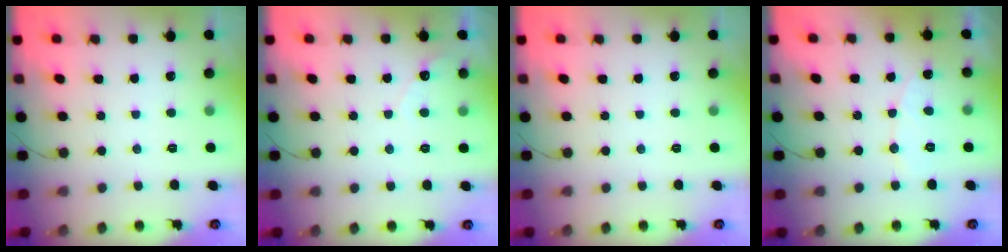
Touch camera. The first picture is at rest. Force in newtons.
{"total": 2.8, "press": 2.8, "slide": 0.1}
{"total": 0.0}
{"total": 6.5, "press": 6.5, "slide": 0.6}